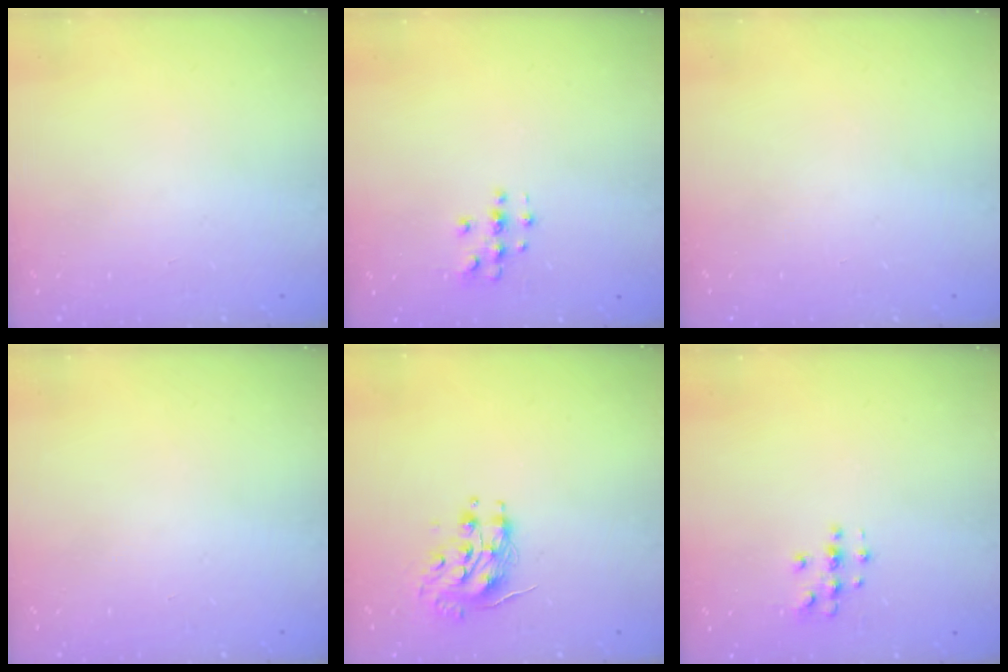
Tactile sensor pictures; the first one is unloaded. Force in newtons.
{"total": 3.6, "press": 3.6, "slide": 0.5}
{"total": 0.0}
{"total": 0.0}
{"total": 8.5, "press": 8.4, "slide": 0.5}
{"total": 3.6, "press": 3.6, "slide": 0.5}